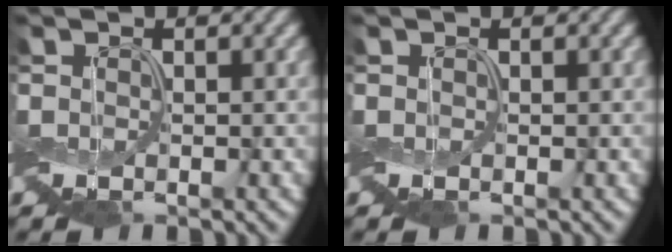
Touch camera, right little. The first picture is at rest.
{"total": 0.0}